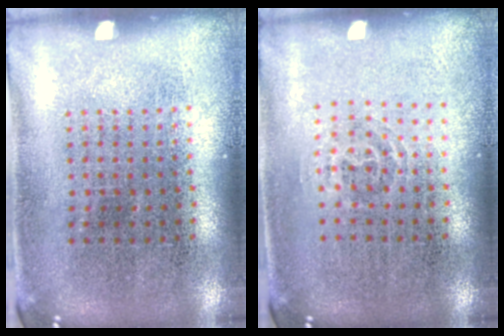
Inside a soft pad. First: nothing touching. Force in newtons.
{"total": 0.8, "press": 0.5, "slide": 0.7}